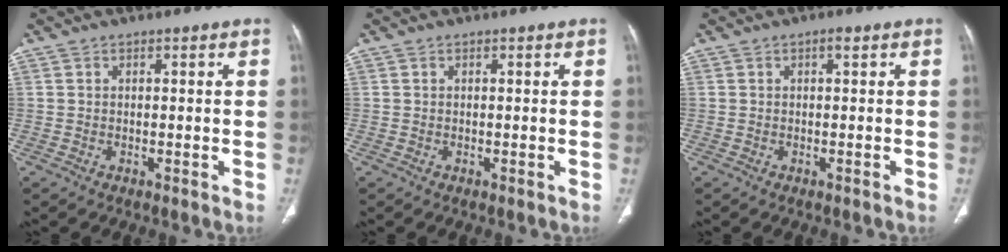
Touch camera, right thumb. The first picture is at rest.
{"total": 0.0}
{"total": 1.0, "force": [0.1, 0.0, 1.0], "torque": [-0.019, 0.001, 0.001]}